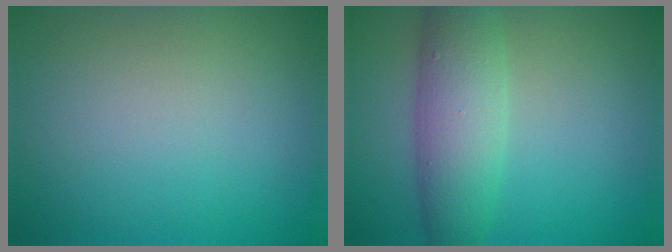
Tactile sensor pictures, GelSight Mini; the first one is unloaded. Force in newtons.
{"total": 5.8, "press": 5.8, "slide": 0.3}